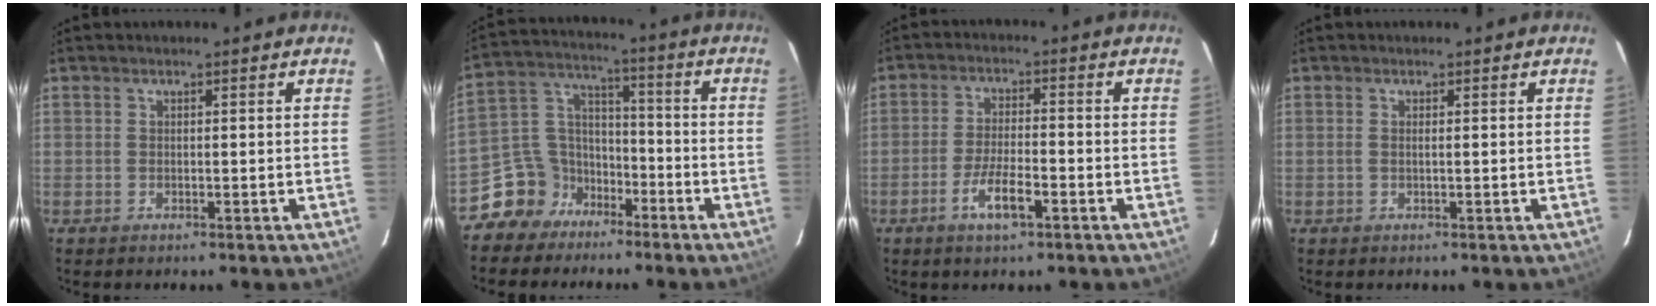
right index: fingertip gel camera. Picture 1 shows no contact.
{"total": 10.3, "force": [-7.1, 7.4, 1.5], "torque": [-0.048, 0.055, -0.129]}
{"total": 6.7, "force": [-3.5, 1.6, 5.5], "torque": [-0.113, -0.005, -0.063]}
{"total": 0.6, "force": [0.0, -0.1, 0.6], "torque": [-0.012, 0.001, -0.002]}